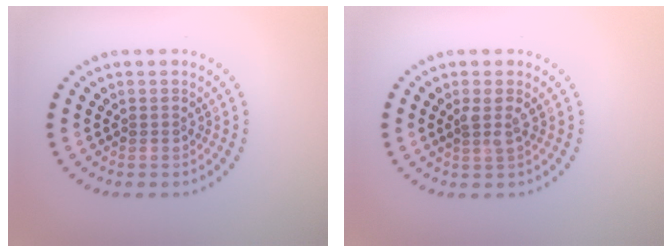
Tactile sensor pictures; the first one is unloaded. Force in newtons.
{"total": 1.5, "press": 1.1, "slide": 0.9}